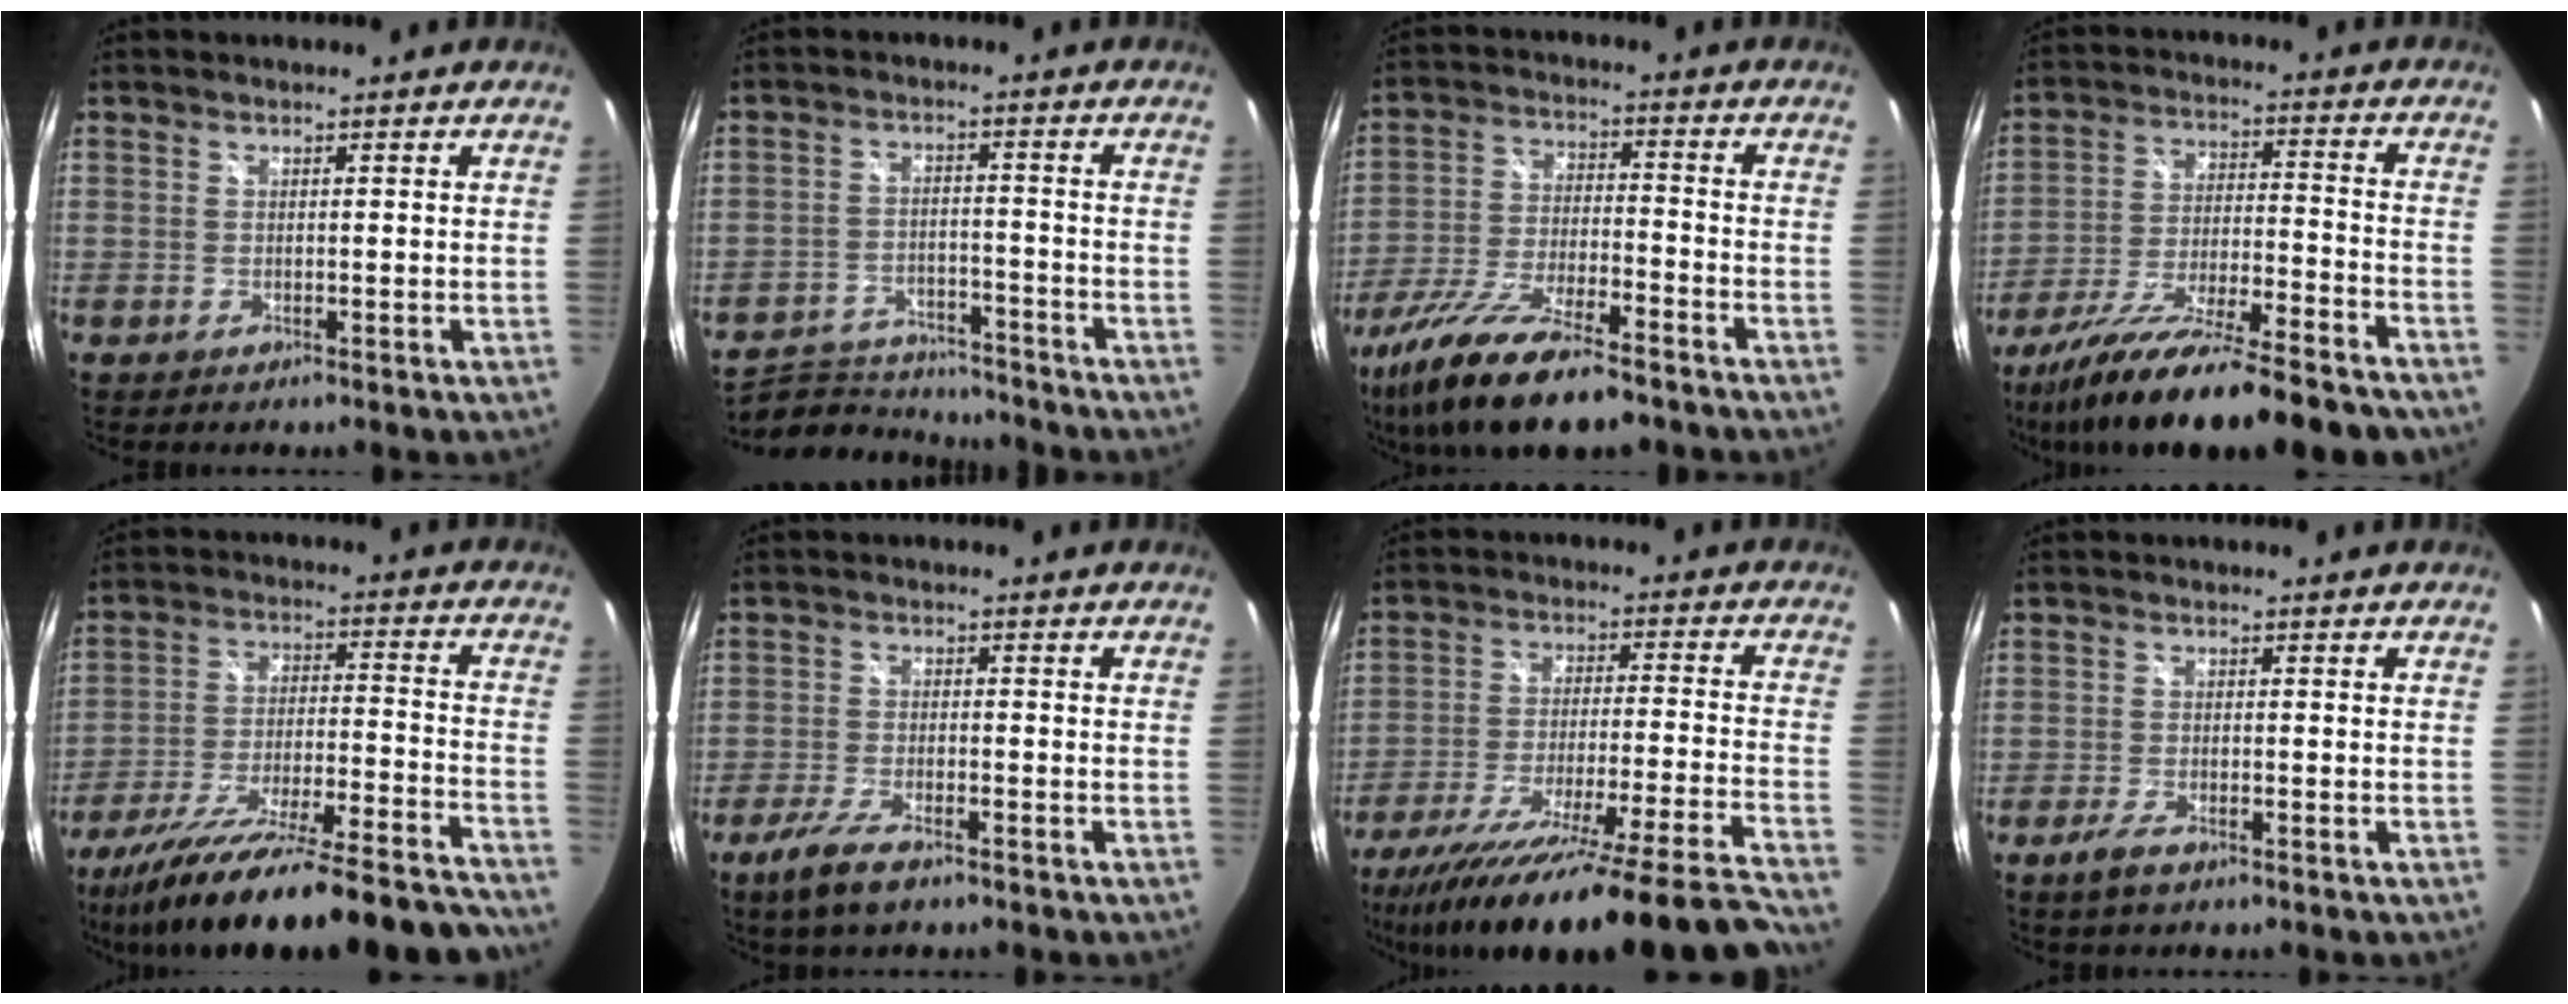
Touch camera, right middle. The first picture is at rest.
{"total": 14.5, "force": [-13.2, 4.1, 4.3], "torque": [-0.109, 0.003, -0.200]}
{"total": 19.0, "force": [-14.2, 4.6, 11.7], "torque": [-0.239, -0.050, -0.251]}
{"total": 23.2, "force": [-18.8, 3.3, 13.1], "torque": [-0.237, -0.061, -0.296]}
{"total": 29.5, "force": [-25.9, 2.7, 13.9], "torque": [-0.235, -0.076, -0.380]}
{"total": 6.8, "force": [-4.8, 1.9, 4.5], "torque": [-0.114, -0.017, -0.092]}
{"total": 32.8, "force": [-29.3, -2.0, 14.6], "torque": [-0.217, -0.103, -0.445]}
{"total": 3.4, "force": [-2.5, 0.9, 2.2], "torque": [-0.058, -0.007, -0.048]}